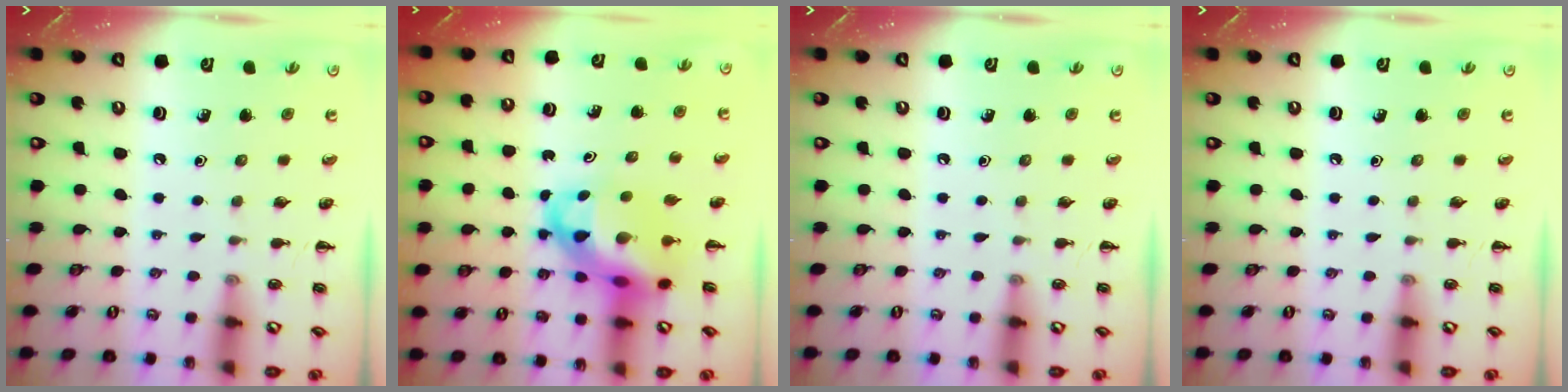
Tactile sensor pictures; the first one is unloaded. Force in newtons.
{"total": 10.3, "press": 9.9, "slide": 2.8}
{"total": 0.0}
{"total": 0.0}